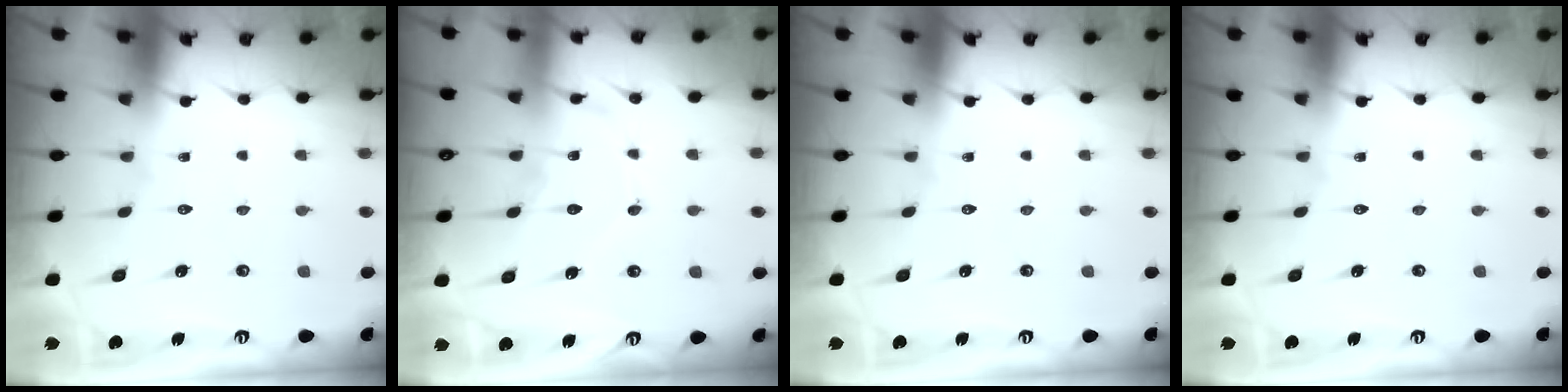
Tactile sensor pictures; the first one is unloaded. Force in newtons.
{"total": 10.0, "press": 10.0, "slide": 0.9}
{"total": 0.0}
{"total": 0.0}